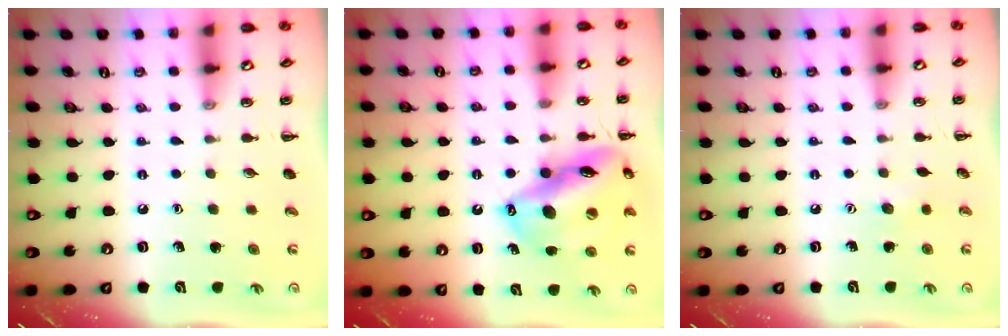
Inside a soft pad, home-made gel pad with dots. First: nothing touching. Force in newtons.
{"total": 17.5, "press": 16.9, "slide": 4.6}
{"total": 3.3, "press": 3.2, "slide": 0.8}